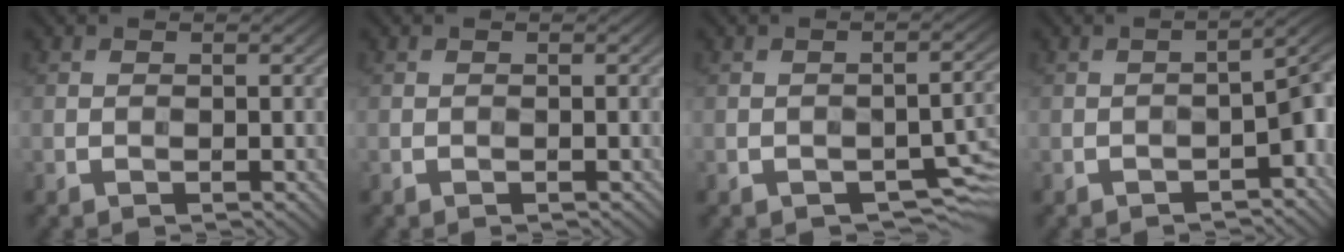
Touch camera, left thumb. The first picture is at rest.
{"total": 0.0}
{"total": 6.0, "force": [-2.9, 2.7, 4.5], "torque": [-0.058, -0.001, -0.039]}
{"total": 5.5, "force": [-2.7, 1.9, 4.4], "torque": [-0.050, 0.000, -0.036]}